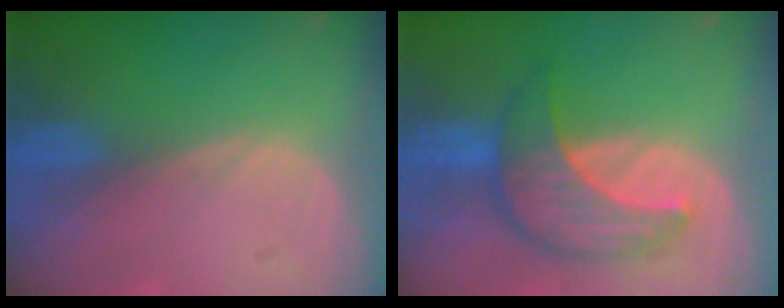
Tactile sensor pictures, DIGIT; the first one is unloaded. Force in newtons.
{"total": 7.9, "press": 7.6, "slide": 2.2}